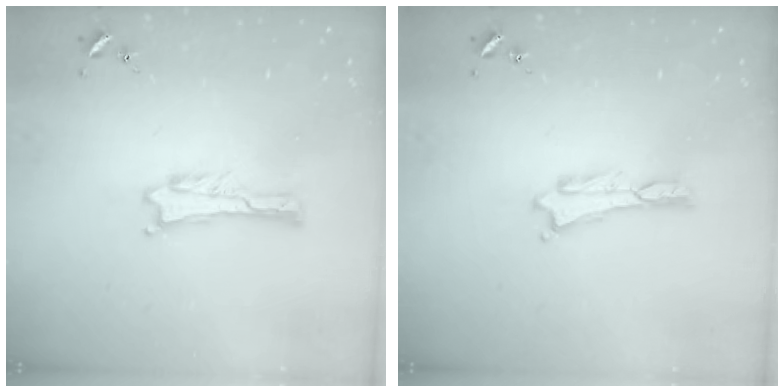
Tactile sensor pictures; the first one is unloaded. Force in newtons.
{"total": 0.0}